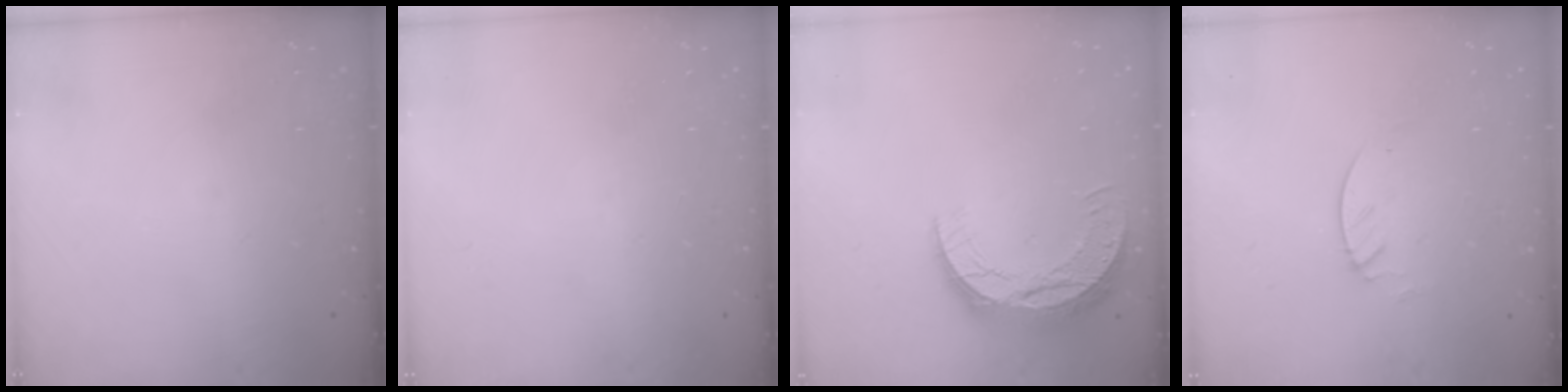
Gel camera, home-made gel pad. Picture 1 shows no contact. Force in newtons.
{"total": 0.0}
{"total": 10.4, "press": 10.4, "slide": 0.6}
{"total": 2.3, "press": 2.3, "slide": 0.2}